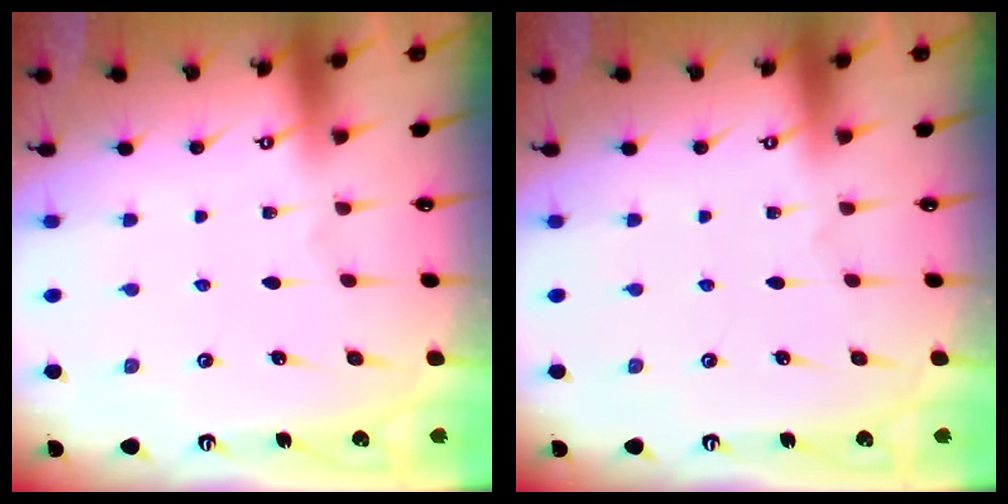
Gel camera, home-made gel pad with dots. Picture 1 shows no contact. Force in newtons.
{"total": 0.0}